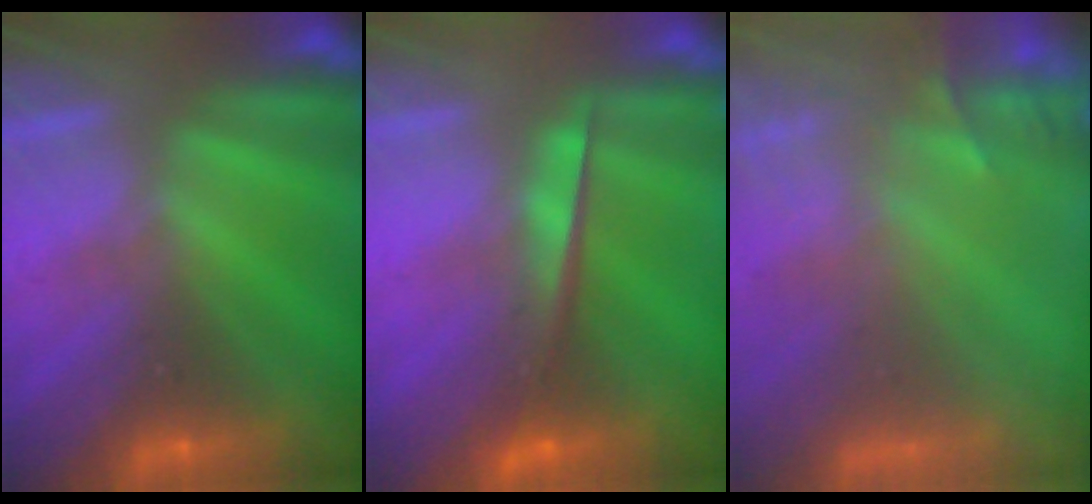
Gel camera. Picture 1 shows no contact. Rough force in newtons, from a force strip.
{"total": 4.5}
{"total": 8.3}